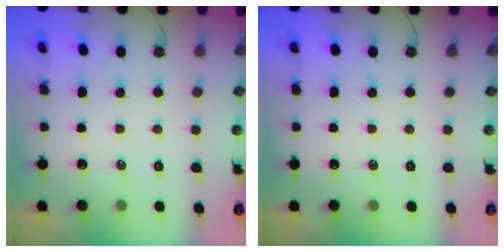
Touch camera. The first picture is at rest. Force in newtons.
{"total": 0.0}